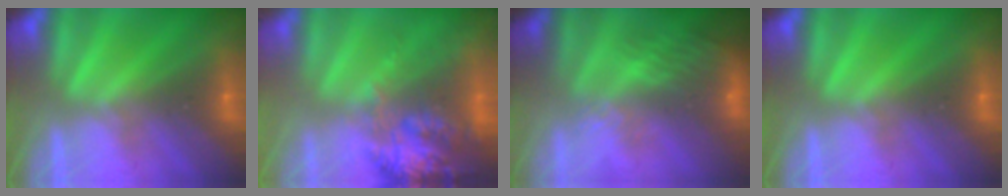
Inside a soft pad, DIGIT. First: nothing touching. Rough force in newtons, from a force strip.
{"total": 7.0}
{"total": 6.6}
{"total": 0.0}